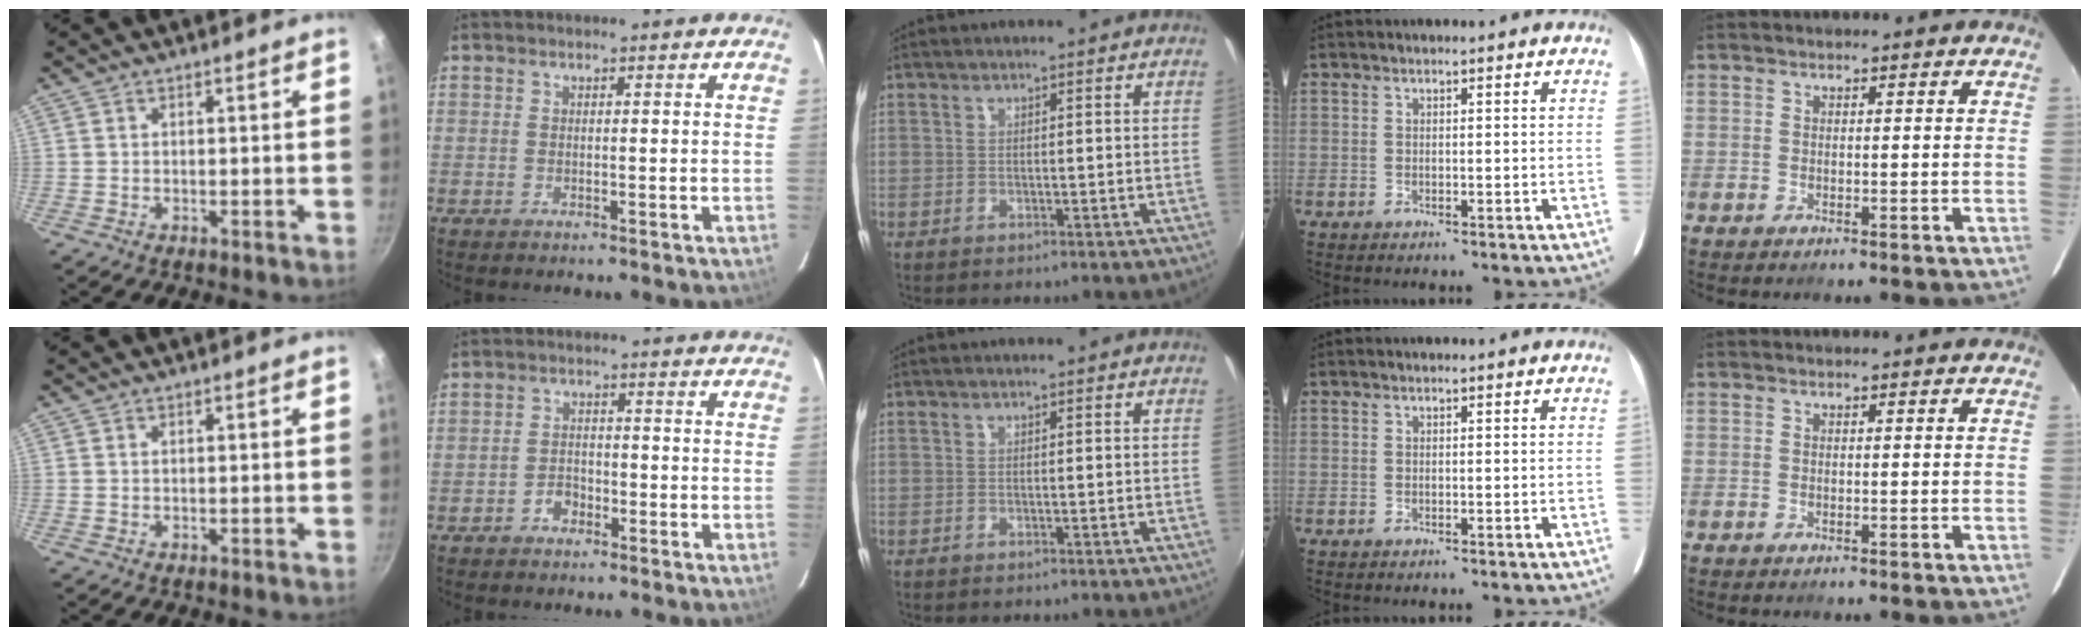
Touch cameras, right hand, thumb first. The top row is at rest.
{"index": {"total": 2.9, "force": [-1.8, 1.9, 1.1], "torque": [-0.023, 0.009, -0.030]}}